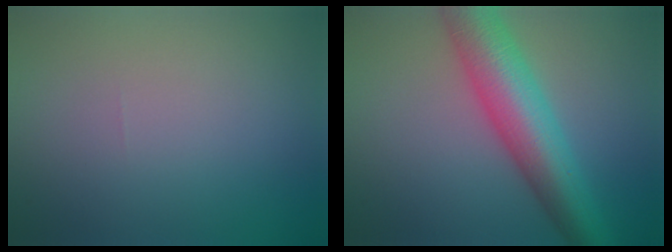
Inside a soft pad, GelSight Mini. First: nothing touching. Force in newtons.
{"total": 9.1, "press": 9.1, "slide": 0.1}